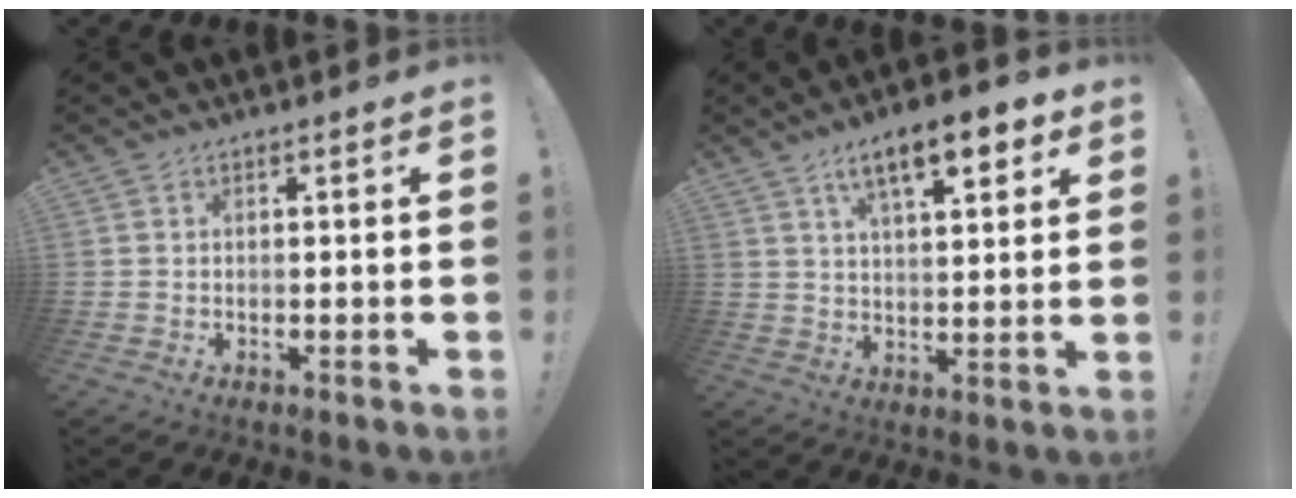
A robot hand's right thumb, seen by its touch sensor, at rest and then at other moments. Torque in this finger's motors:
{"motor_torque": [0.02, 0.18, 0.90, 0.55, 0.05]}